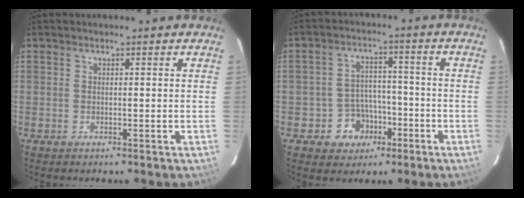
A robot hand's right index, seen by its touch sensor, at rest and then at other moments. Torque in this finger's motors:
{"motor_torque": [0.62, -0.51, 0.02, -0.03]}